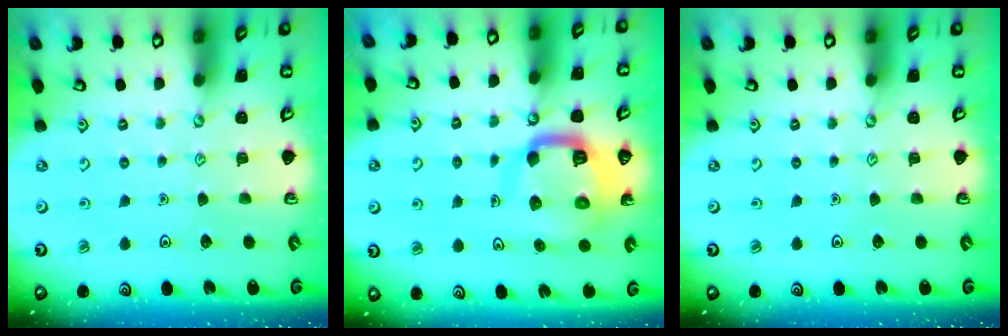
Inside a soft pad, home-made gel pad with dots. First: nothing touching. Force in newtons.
{"total": 13.0, "press": 13.0, "slide": 1.3}
{"total": 0.0}